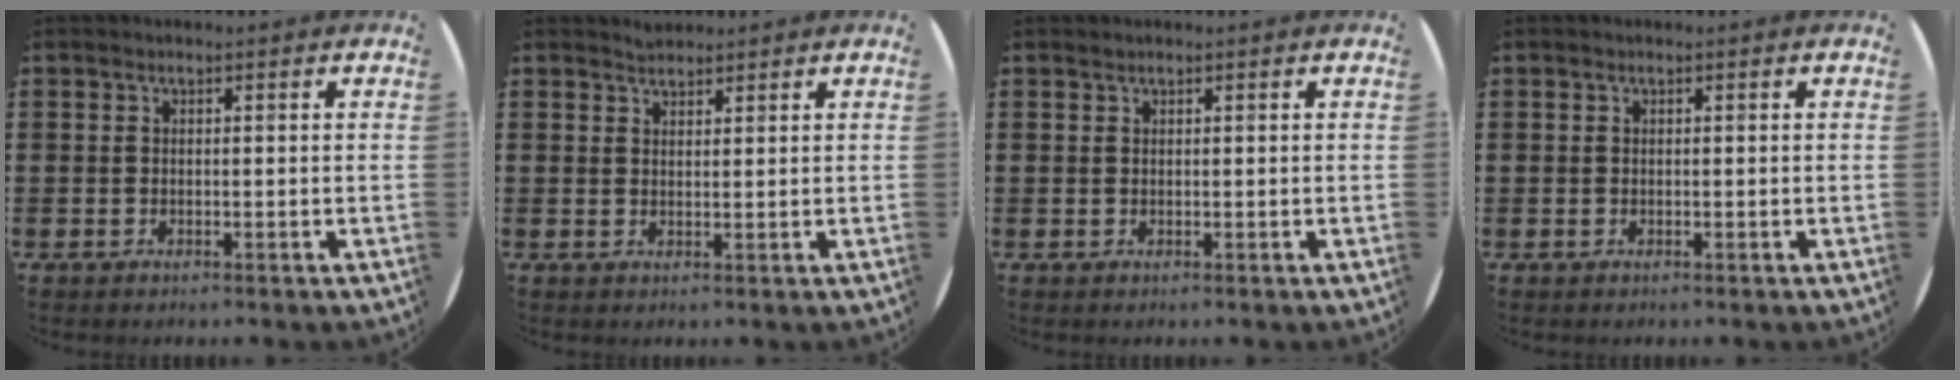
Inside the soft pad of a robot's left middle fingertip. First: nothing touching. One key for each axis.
{"total": 1.5, "fx": 1.5, "fy": 0.4, "fz": 0.0, "tx": -0.001, "ty": 0.003, "tz": 0.029}
{"total": 0.0}
{"total": 0.0}